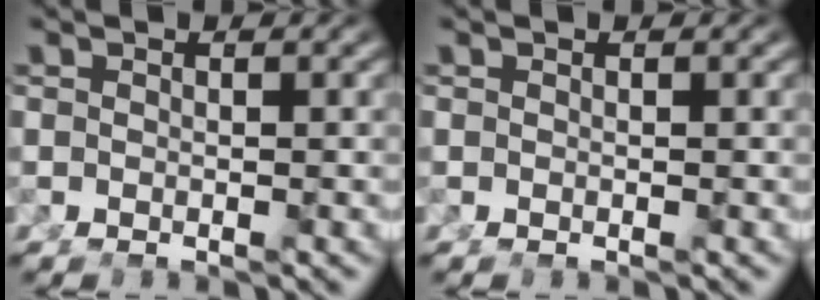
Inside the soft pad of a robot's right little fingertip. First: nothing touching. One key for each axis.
{"total": 0.0}